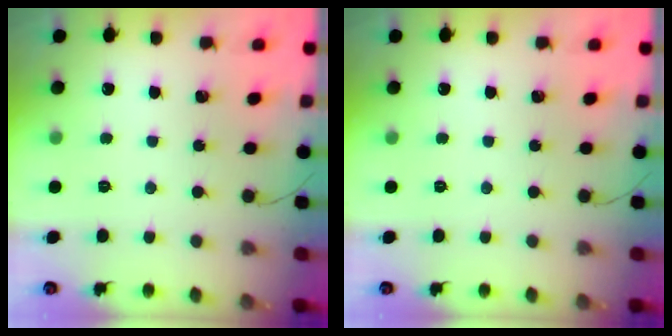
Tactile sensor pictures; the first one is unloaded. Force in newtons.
{"total": 0.0}